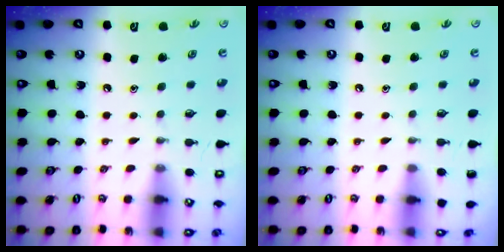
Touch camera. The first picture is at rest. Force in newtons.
{"total": 0.0}